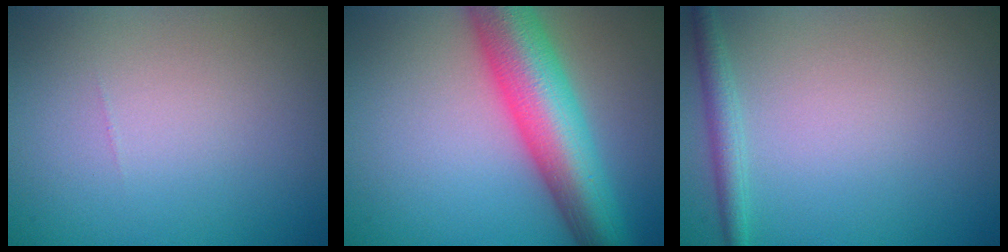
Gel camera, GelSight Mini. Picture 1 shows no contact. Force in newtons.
{"total": 9.9, "press": 9.9, "slide": 0.2}
{"total": 1.8, "press": 1.8, "slide": 0.1}